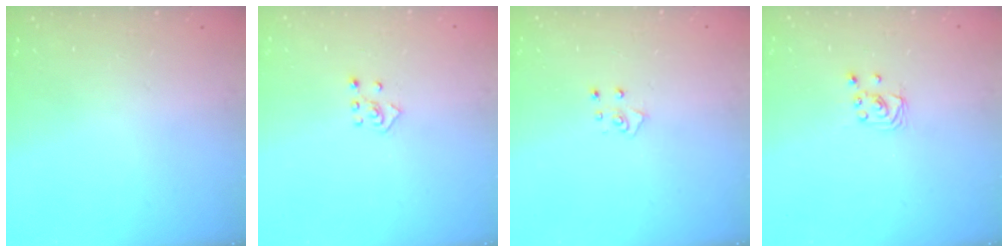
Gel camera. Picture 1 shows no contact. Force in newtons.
{"total": 4.7, "press": 4.6, "slide": 0.6}
{"total": 4.9, "press": 4.8, "slide": 0.4}
{"total": 2.2, "press": 2.2, "slide": 0.2}